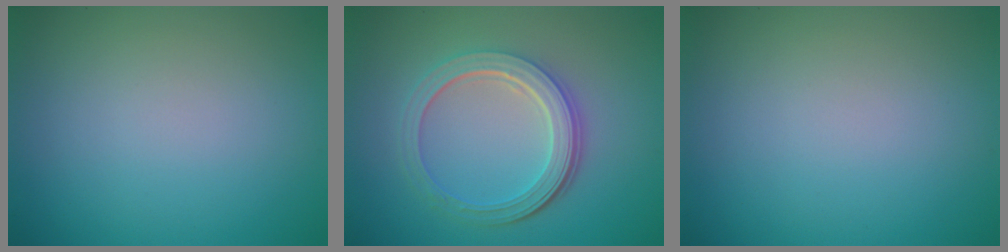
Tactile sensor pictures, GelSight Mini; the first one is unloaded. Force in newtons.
{"total": 5.0, "press": 3.8, "slide": 3.2}
{"total": 0.0}